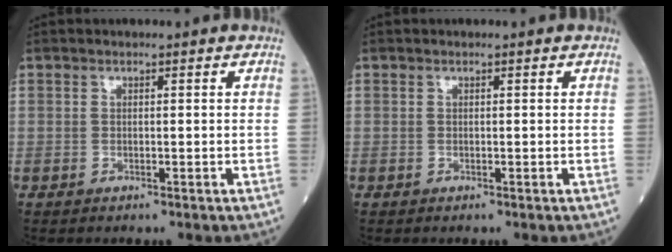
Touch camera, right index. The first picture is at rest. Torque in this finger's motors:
{"motor_torque": [0.00, 0.00, 0.00, 0.00]}